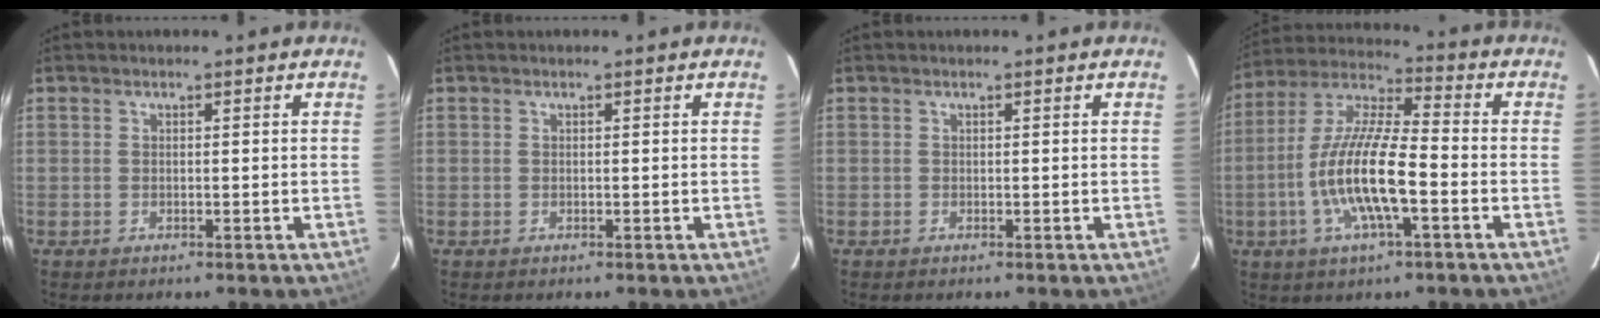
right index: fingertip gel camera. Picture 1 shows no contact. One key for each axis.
{"total": 0.0}
{"total": 0.0}
{"total": 14.9, "fx": -4.3, "fy": 3.4, "fz": 13.9, "tx": -0.279, "ty": -0.003, "tz": -0.088}